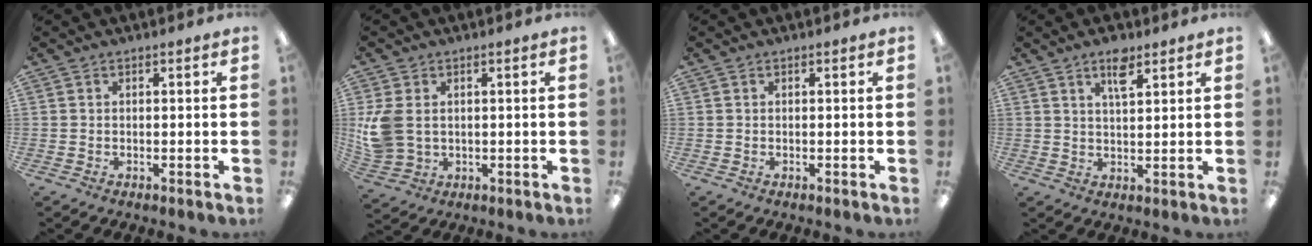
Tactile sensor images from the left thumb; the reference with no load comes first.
{"total": 7.6, "force": [1.2, 5.7, 4.8], "torque": [-0.116, 0.008, 0.026]}
{"total": 0.0}
{"total": 5.7, "force": [3.6, 2.0, 3.9], "torque": [-0.062, -0.008, 0.059]}